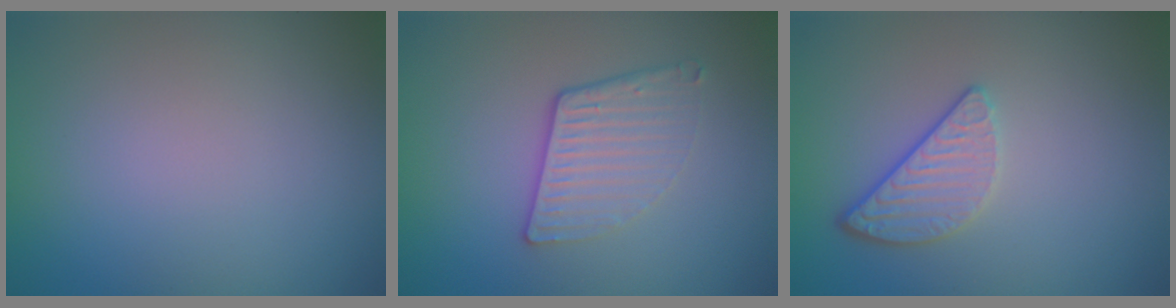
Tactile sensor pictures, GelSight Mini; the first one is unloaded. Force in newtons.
{"total": 3.3, "press": 2.6, "slide": 2.1}
{"total": 2.6, "press": 2.3, "slide": 1.3}